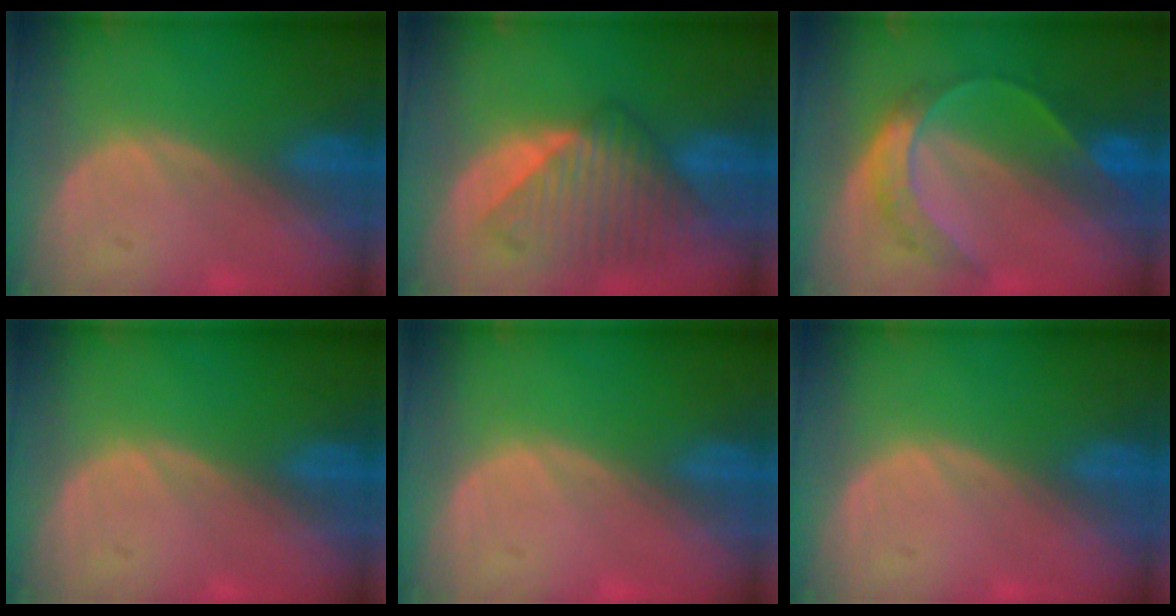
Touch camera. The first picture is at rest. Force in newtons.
{"total": 8.9, "press": 8.1, "slide": 3.8}
{"total": 7.5, "press": 6.3, "slide": 4.1}
{"total": 0.0}
{"total": 0.0}
{"total": 0.0}